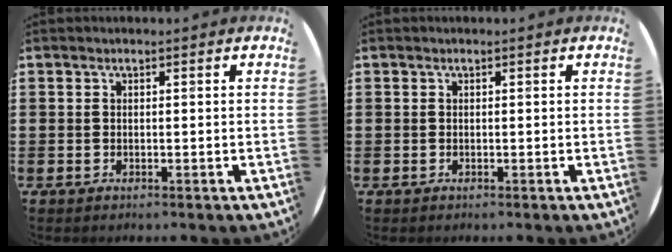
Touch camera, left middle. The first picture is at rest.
{"total": 0.0}